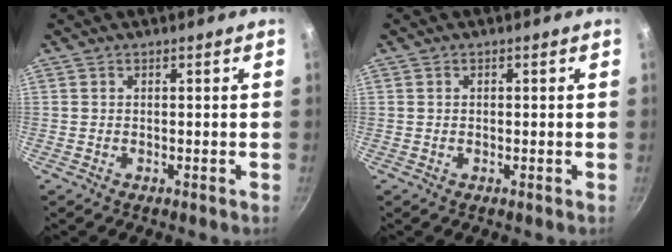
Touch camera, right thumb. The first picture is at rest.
{"total": 0.5, "force": [0.0, 0.4, 0.3], "torque": [-0.004, 0.002, 0.001]}